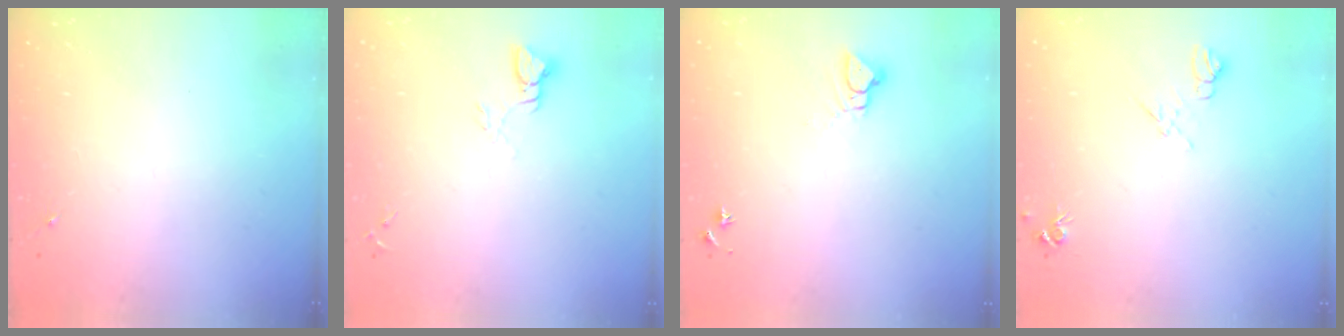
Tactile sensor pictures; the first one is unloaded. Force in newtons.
{"total": 3.3, "press": 3.3, "slide": 0.3}
{"total": 4.4, "press": 4.3, "slide": 0.4}
{"total": 7.8, "press": 7.8, "slide": 0.9}